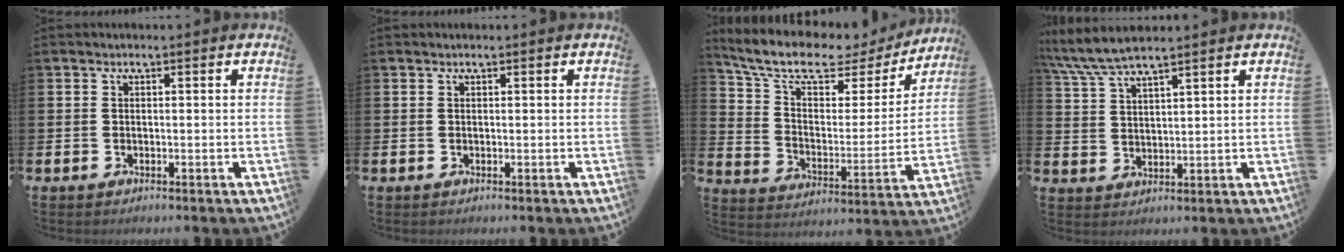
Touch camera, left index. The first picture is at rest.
{"total": 0.0}
{"total": 10.2, "force": [8.4, 3.9, 4.4], "torque": [-0.124, -0.051, 0.140]}
{"total": 6.3, "force": [5.8, 0.6, 2.4], "torque": [-0.068, -0.018, 0.106]}